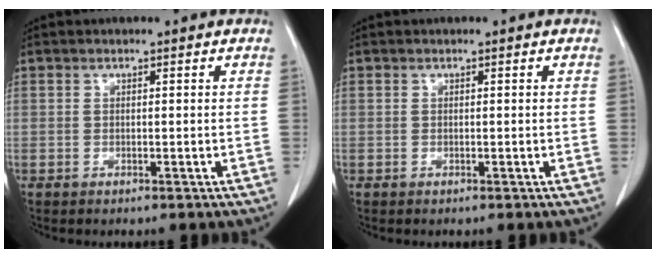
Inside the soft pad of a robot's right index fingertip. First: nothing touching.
{"total": 0.0}